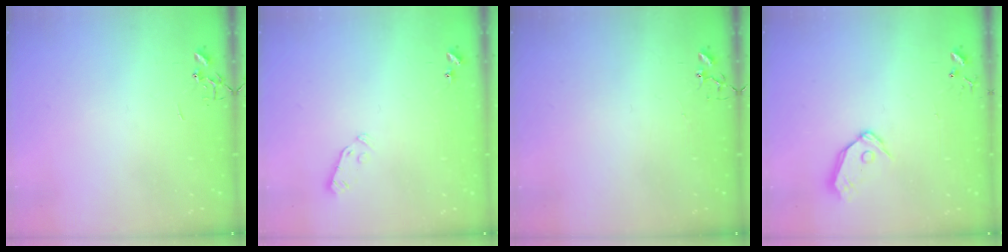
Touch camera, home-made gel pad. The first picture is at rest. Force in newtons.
{"total": 3.8, "press": 3.7, "slide": 0.8}
{"total": 3.9, "press": 3.8, "slide": 0.2}
{"total": 9.3, "press": 9.2, "slide": 1.2}